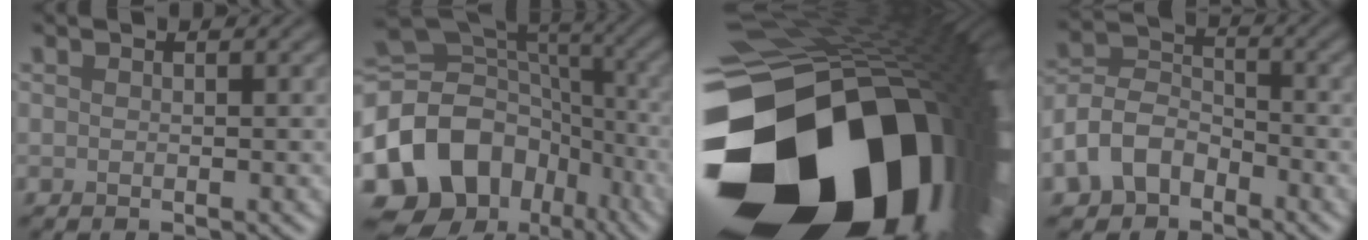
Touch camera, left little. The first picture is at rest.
{"total": 15.1, "force": [-6.4, 11.3, 7.6], "torque": [-0.168, 0.007, -0.115]}
{"total": 22.7, "force": [-8.5, 14.2, 15.5], "torque": [-0.299, -0.081, -0.089]}
{"total": 6.3, "force": [-3.4, 4.4, 2.9], "torque": [-0.060, 0.007, -0.081]}